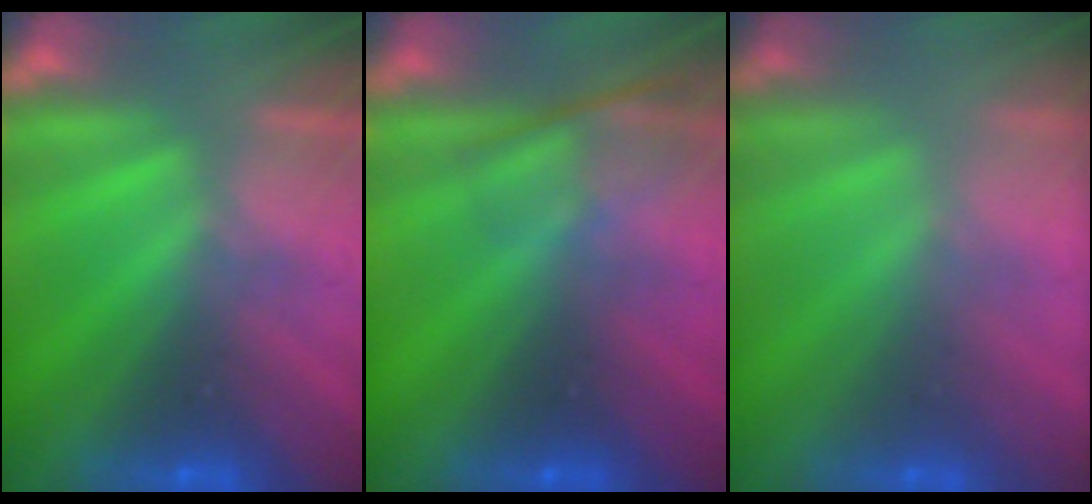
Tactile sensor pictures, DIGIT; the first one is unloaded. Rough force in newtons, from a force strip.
{"total": 2.4}
{"total": 1.7}